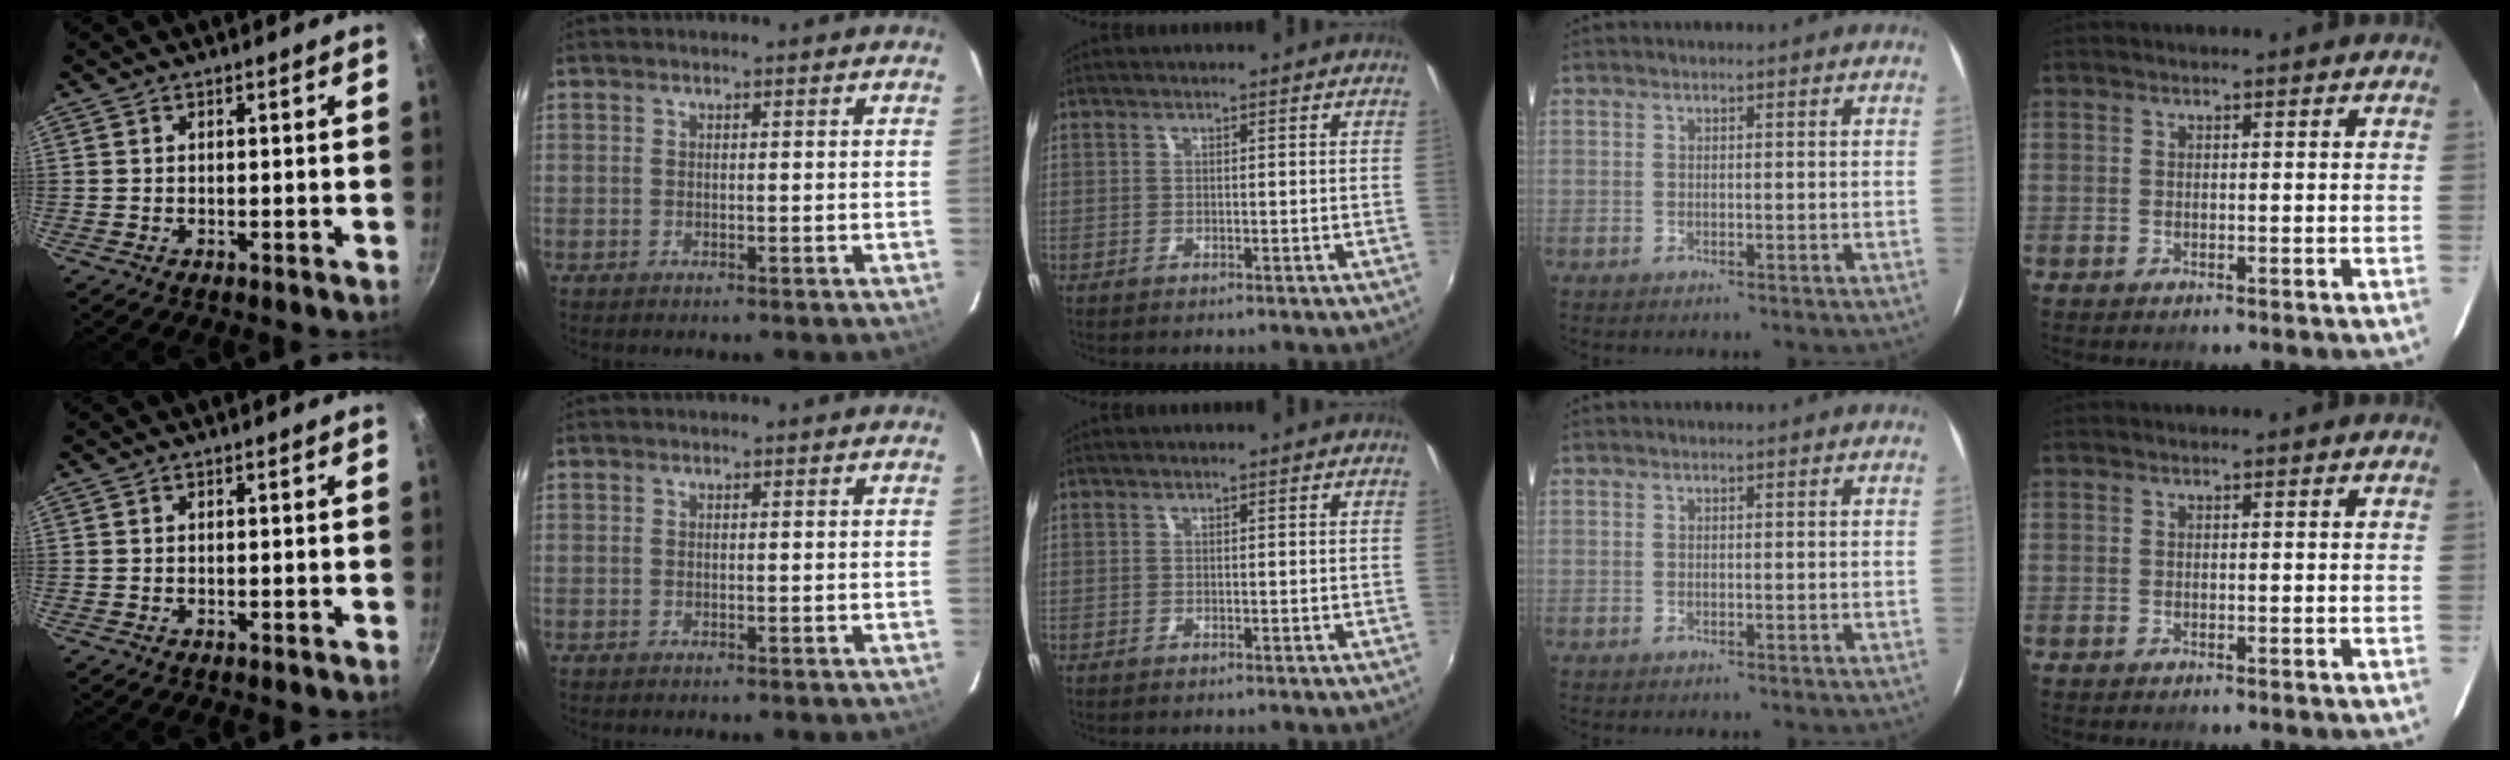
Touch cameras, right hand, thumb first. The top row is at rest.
{}